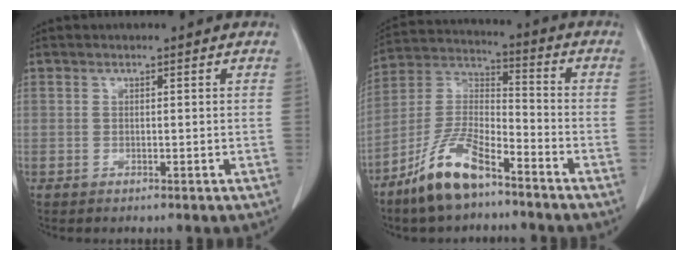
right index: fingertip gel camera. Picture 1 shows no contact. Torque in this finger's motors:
{"motor_torque": [1.09, -1.03, 0.55, 0.15]}